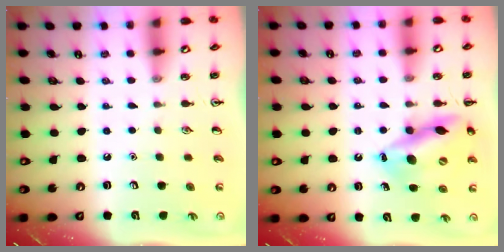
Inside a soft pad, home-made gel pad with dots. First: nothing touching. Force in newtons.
{"total": 16.0, "press": 15.7, "slide": 3.1}